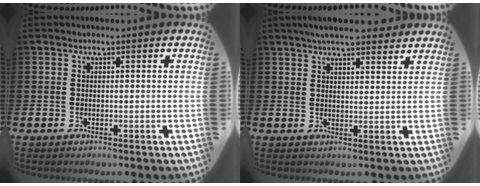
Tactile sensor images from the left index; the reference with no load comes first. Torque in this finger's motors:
{"motor_torque": [0.87, -0.93, 1.06, 0.21]}